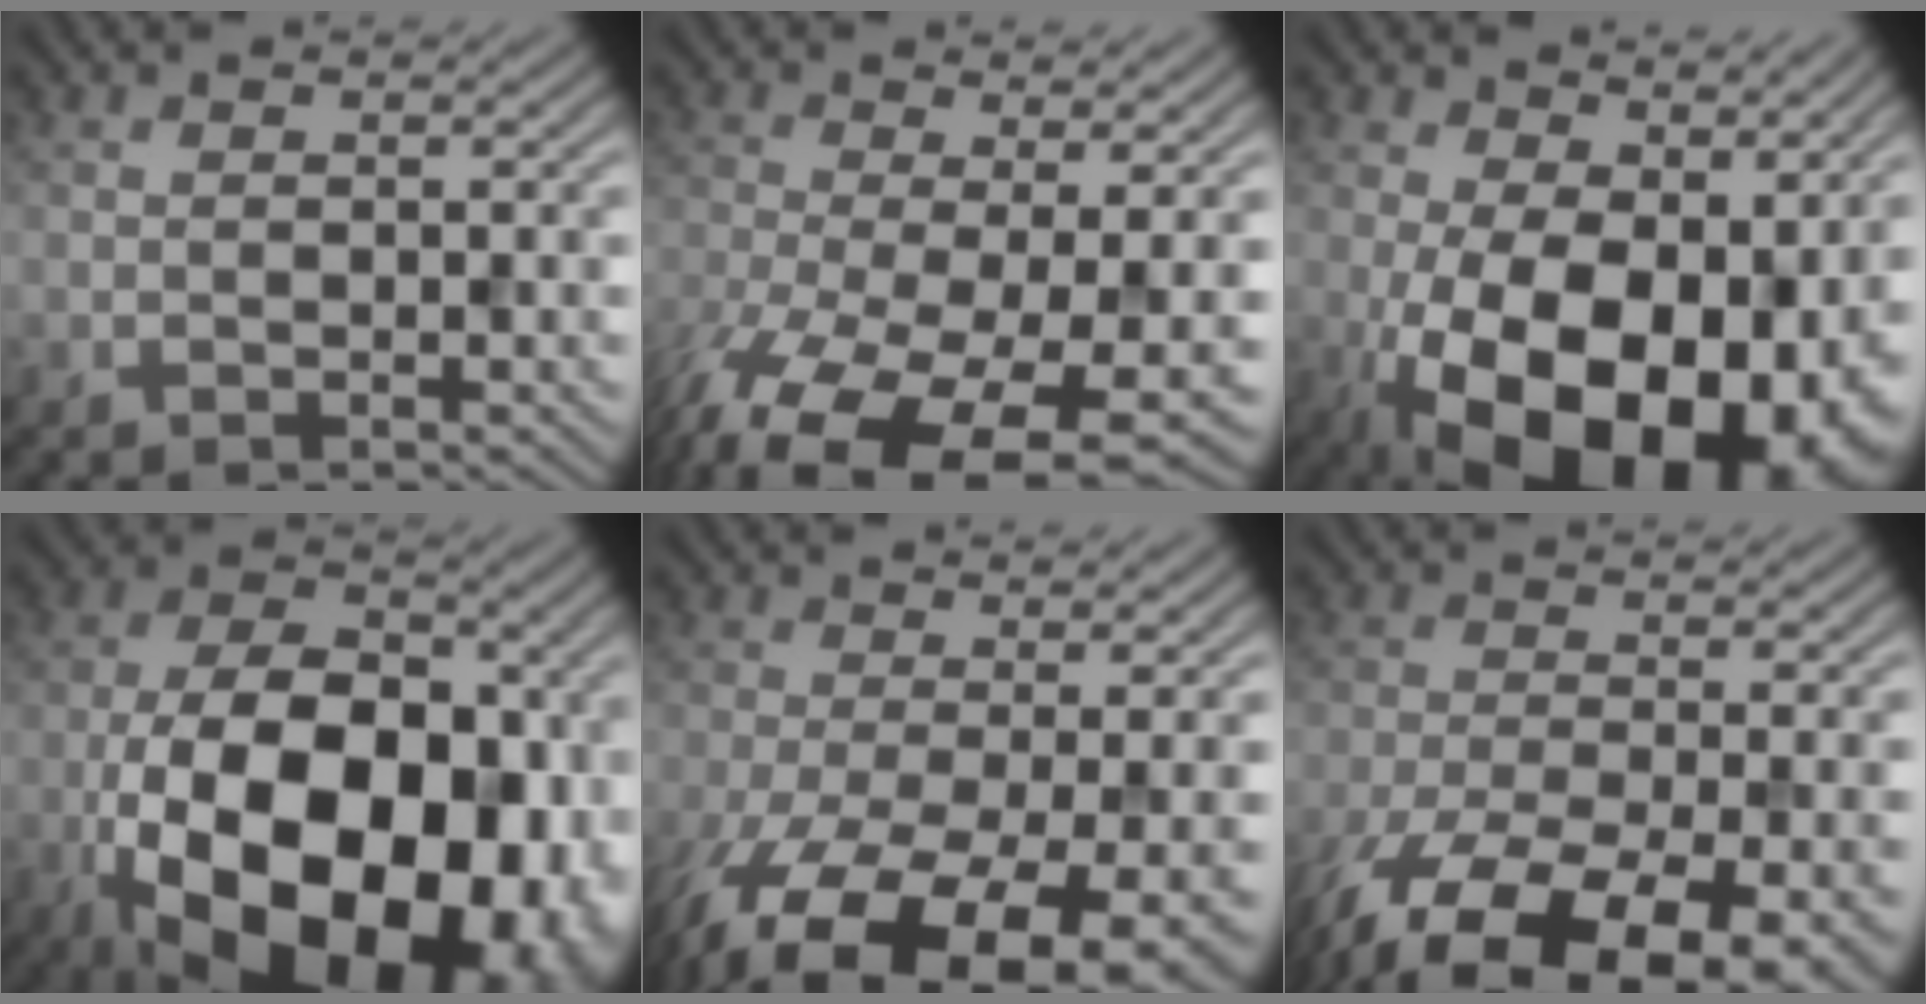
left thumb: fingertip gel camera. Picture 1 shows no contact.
{"total": 11.9, "force": [-5.9, 3.9, 9.6], "torque": [-0.216, -0.033, -0.097]}
{"total": 19.4, "force": [-3.8, 11.7, 15.1], "torque": [-0.230, -0.028, -0.047]}
{"total": 21.3, "force": [-6.6, 12.5, 16.0], "torque": [-0.258, -0.023, -0.092]}
{"total": 14.9, "force": [-6.4, 6.2, 11.9], "torque": [-0.246, -0.045, -0.080]}
{"total": 16.0, "force": [-9.8, 6.2, 11.0], "torque": [-0.228, -0.057, -0.127]}